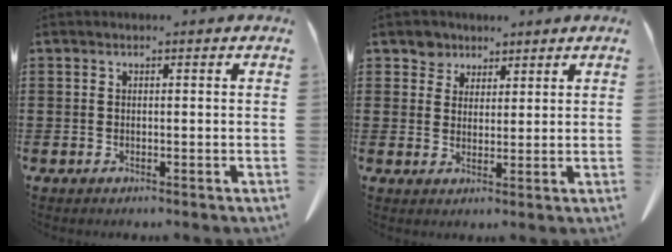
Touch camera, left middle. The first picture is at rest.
{"total": 3.5, "force": [2.5, 2.3, 0.3], "torque": [-0.020, 0.009, 0.049]}